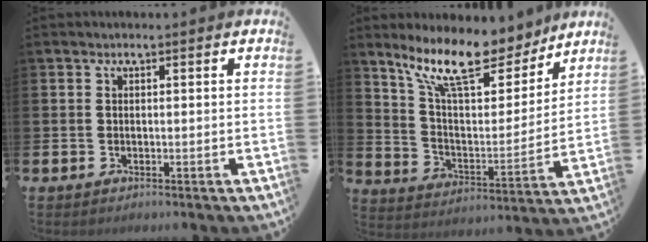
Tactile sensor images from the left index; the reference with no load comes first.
{"total": 13.3, "force": [10.9, 4.0, 6.4], "torque": [-0.154, -0.059, 0.196]}